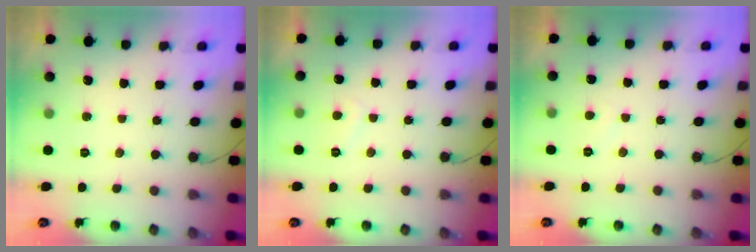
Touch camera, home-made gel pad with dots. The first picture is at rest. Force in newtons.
{"total": 1.1, "press": 1.0, "slide": 0.4}
{"total": 1.6, "press": 1.6, "slide": 0.4}